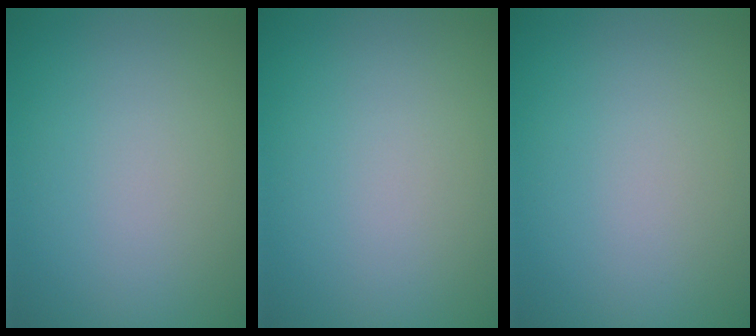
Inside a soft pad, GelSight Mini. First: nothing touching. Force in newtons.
{"total": 0.0}
{"total": 0.0}